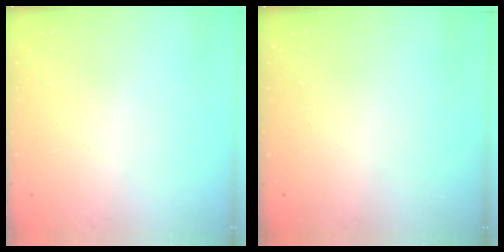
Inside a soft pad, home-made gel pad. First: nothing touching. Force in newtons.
{"total": 0.0}